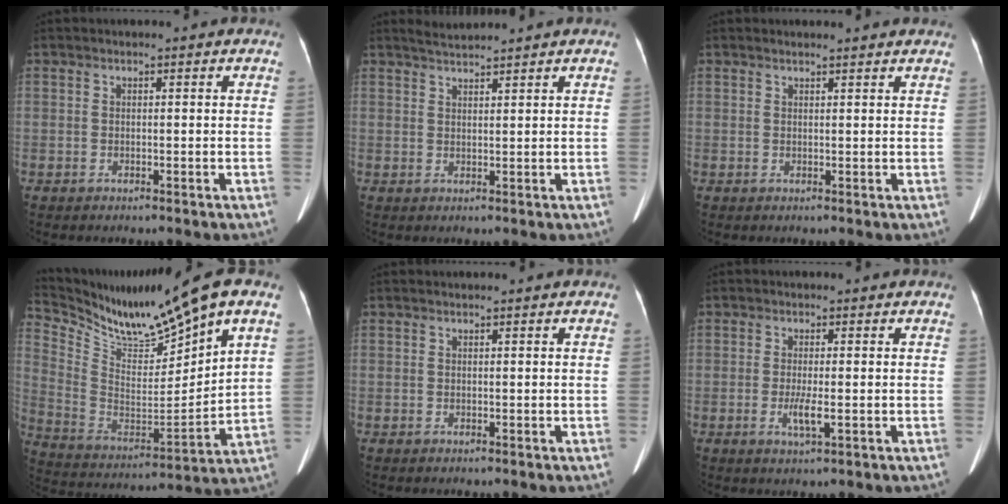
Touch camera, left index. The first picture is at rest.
{"total": 2.9, "force": [2.8, -0.3, 0.5], "torque": [-0.011, 0.015, 0.056]}
{"total": 4.0, "force": [3.8, 0.5, 0.9], "torque": [-0.014, 0.013, 0.041]}
{"total": 17.3, "force": [13.6, 0.8, 10.7], "torque": [-0.200, 0.004, 0.257]}
{"total": 0.9, "force": [0.8, 0.0, 0.2], "torque": [-0.008, 0.017, 0.018]}
{"total": 2.7, "force": [-0.4, 0.4, 2.6], "torque": [-0.052, -0.005, -0.004]}